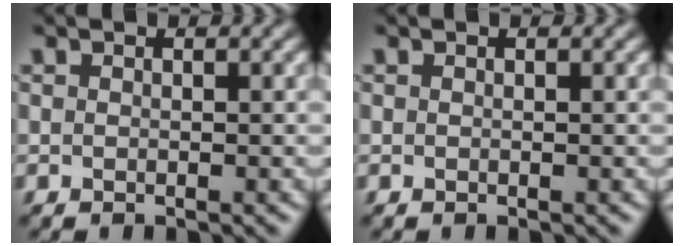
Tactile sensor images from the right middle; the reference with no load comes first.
{"total": 0.0}